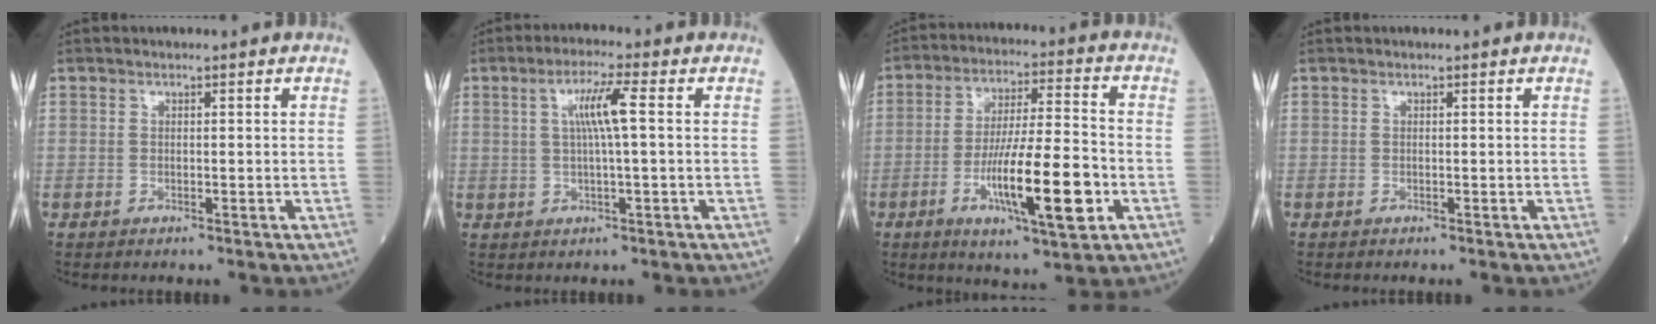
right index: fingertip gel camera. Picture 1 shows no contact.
{"total": 5.5, "force": [1.0, -0.3, 5.4], "torque": [-0.101, 0.007, 0.019]}
{"total": 15.0, "force": [-4.7, 1.9, 14.1], "torque": [-0.245, -0.010, -0.076]}
{"total": 0.0}